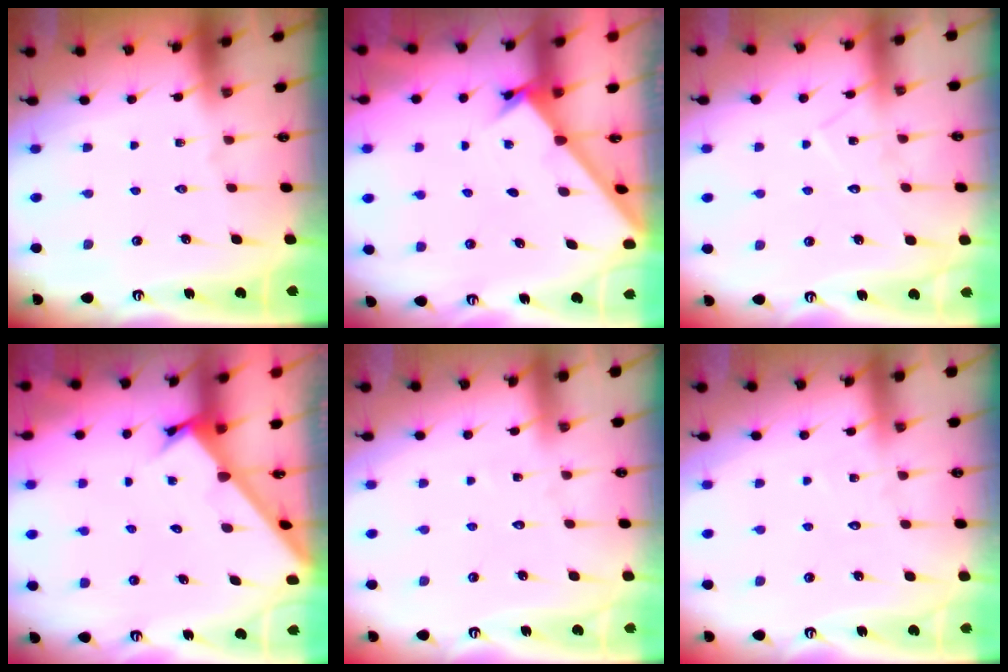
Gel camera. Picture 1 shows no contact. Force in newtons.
{"total": 1.8, "press": 1.8, "slide": 0.2}
{"total": 7.9, "press": 7.9, "slide": 0.5}
{"total": 2.6, "press": 2.6, "slide": 0.2}
{"total": 2.6, "press": 2.6, "slide": 0.2}
{"total": 4.6, "press": 4.6, "slide": 0.3}